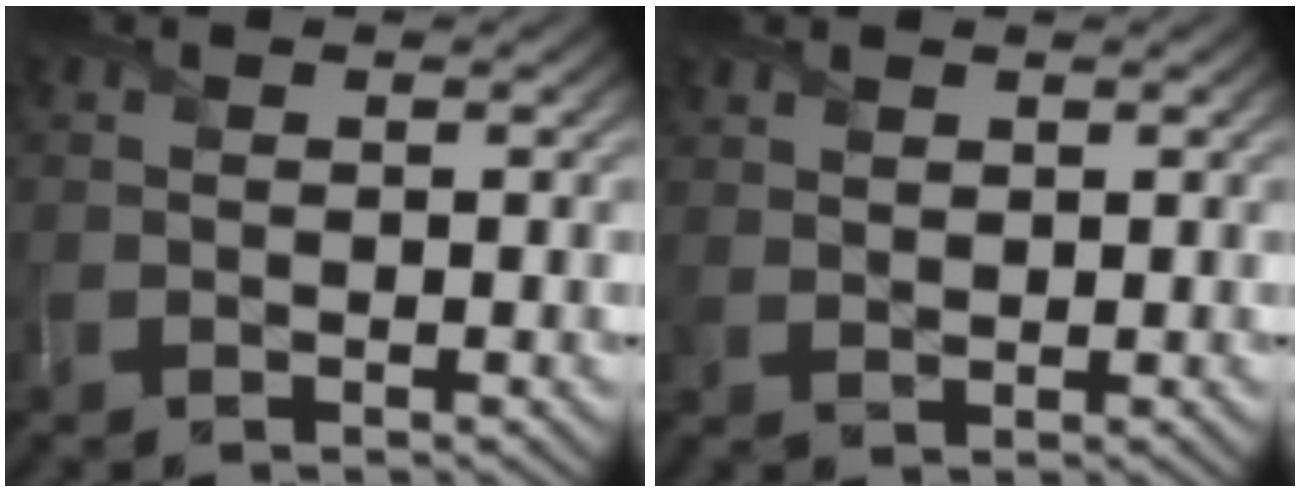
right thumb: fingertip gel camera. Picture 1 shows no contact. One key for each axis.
{"total": 1.3, "fx": 1.1, "fy": 0.6, "fz": 0.2, "tx": -0.009, "ty": 0.000, "tz": 0.026}